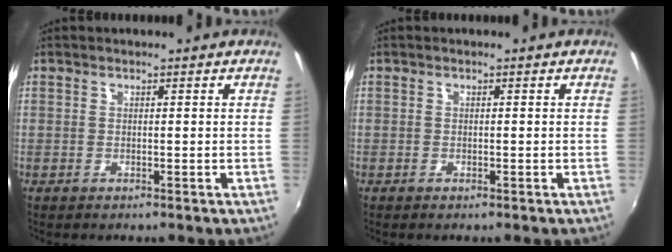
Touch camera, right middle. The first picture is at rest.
{"total": 0.5, "force": [0.1, -0.5, -0.1], "torque": [0.003, -0.004, 0.000]}